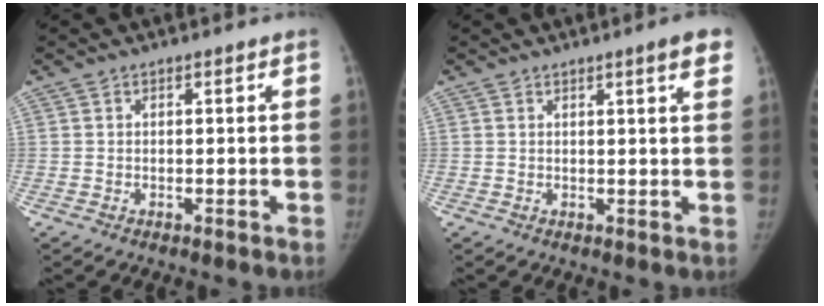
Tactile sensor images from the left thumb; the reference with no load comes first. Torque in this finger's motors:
{"motor_torque": [0.79, 0.12, 0.69, -0.24, 0.15]}